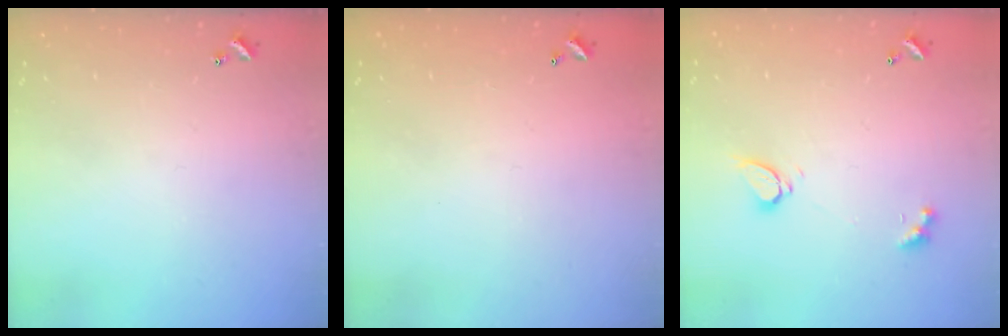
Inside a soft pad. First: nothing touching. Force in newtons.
{"total": 2.9, "press": 2.9, "slide": 0.1}
{"total": 2.2, "press": 2.2, "slide": 0.3}